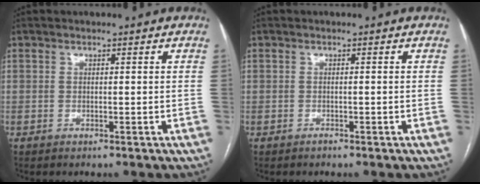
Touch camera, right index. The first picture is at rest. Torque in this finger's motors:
{"motor_torque": [-1.15, 0.39, -0.88, -0.20]}